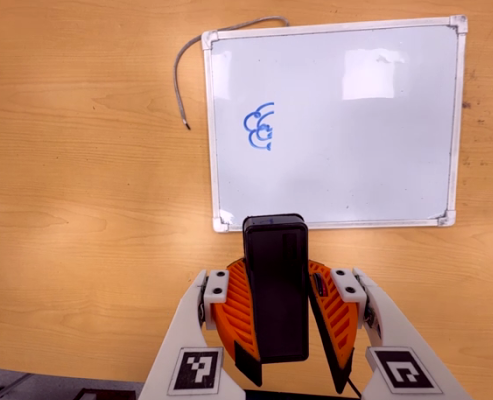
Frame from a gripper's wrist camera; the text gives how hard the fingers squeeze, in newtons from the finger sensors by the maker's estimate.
{"total": 9.1, "left": 9.6, "right": 8.5}